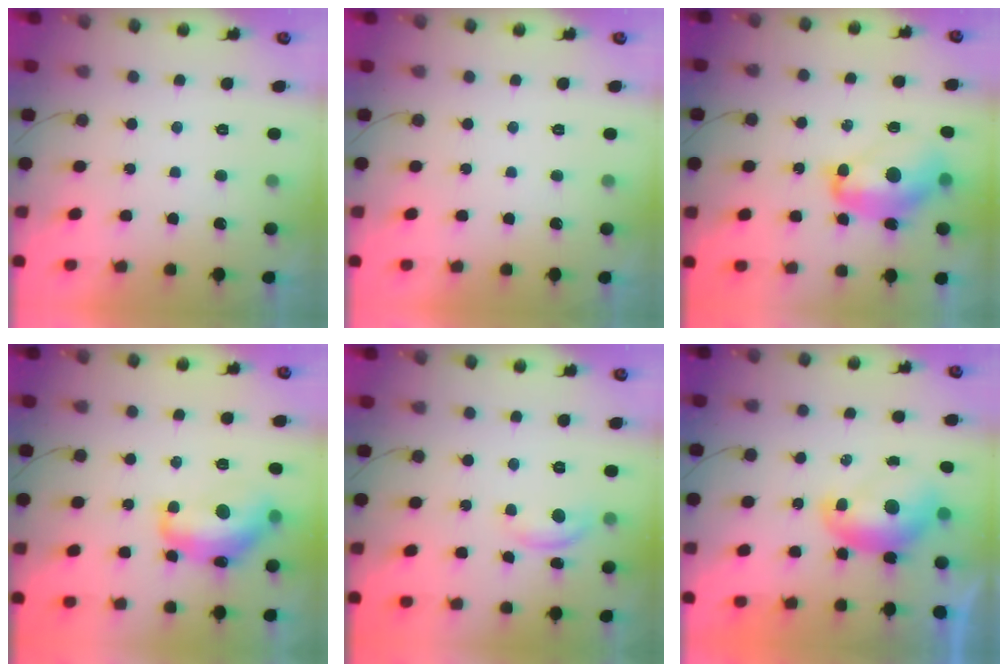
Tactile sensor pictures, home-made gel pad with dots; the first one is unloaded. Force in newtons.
{"total": 0.0}
{"total": 13.9, "press": 13.8, "slide": 1.4}
{"total": 15.0, "press": 14.9, "slide": 1.1}
{"total": 8.0, "press": 8.0, "slide": 0.2}
{"total": 8.9, "press": 8.9, "slide": 0.4}